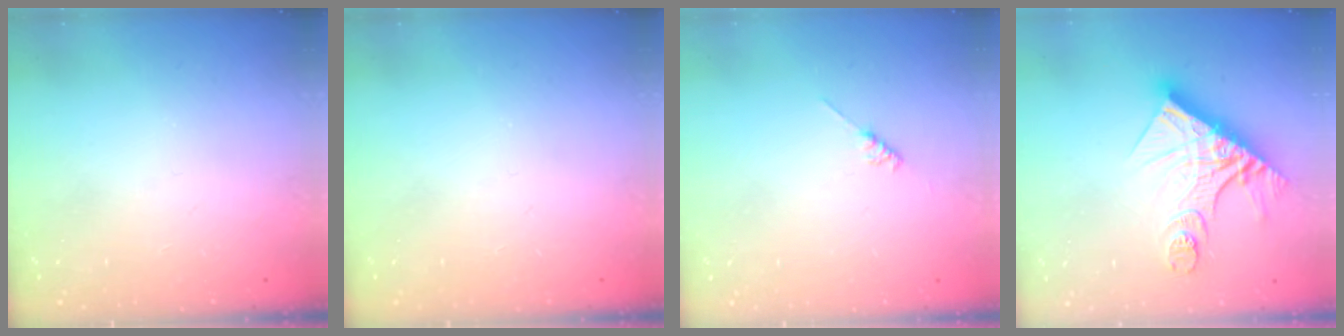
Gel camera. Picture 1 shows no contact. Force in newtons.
{"total": 0.0}
{"total": 1.8, "press": 1.7, "slide": 0.3}
{"total": 16.2, "press": 16.2, "slide": 1.7}